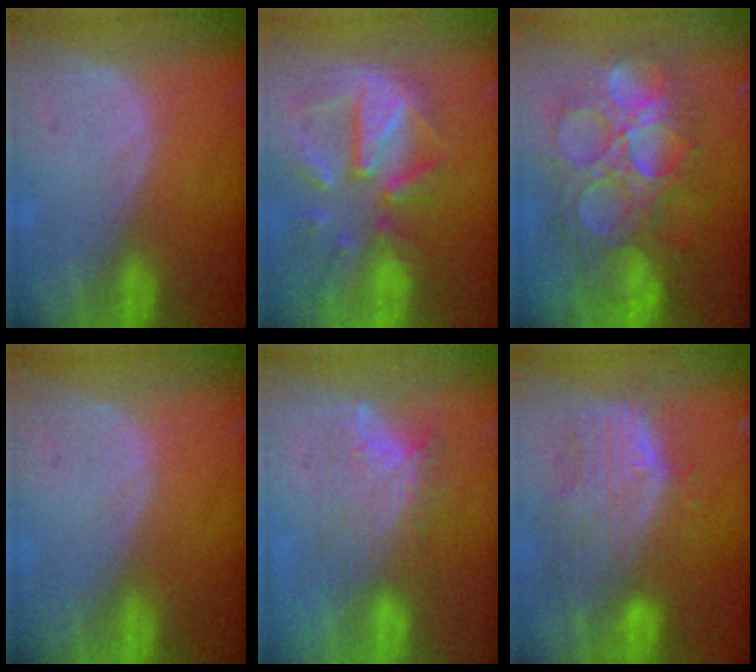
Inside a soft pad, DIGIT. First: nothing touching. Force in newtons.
{"total": 11.7, "press": 10.2, "slide": 5.6}
{"total": 13.2, "press": 13.1, "slide": 1.7}
{"total": 0.0}
{"total": 7.0, "press": 6.5, "slide": 2.6}
{"total": 10.5, "press": 9.1, "slide": 5.3}